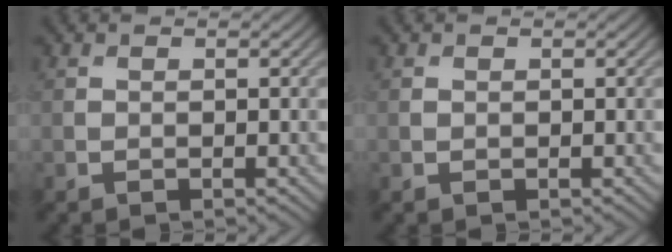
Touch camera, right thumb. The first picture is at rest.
{"total": 0.0}